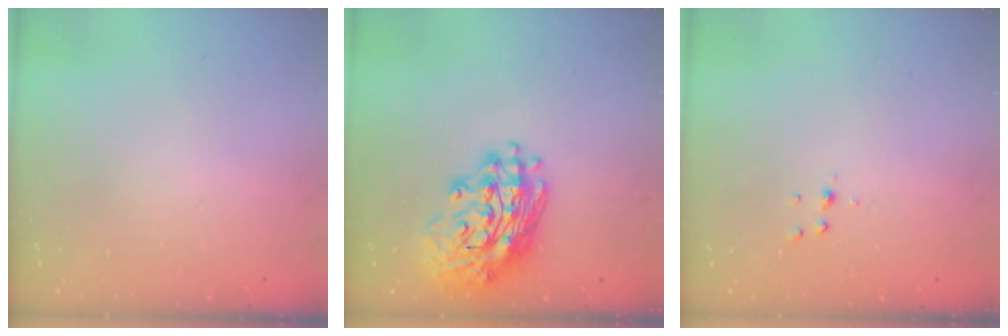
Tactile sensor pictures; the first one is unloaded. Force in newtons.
{"total": 18.1, "press": 17.6, "slide": 4.0}
{"total": 3.9, "press": 3.9, "slide": 0.4}